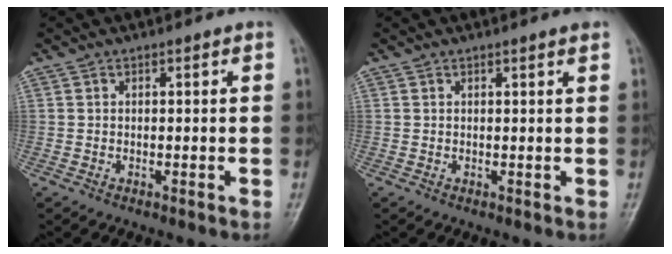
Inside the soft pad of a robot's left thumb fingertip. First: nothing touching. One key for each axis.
{"total": 1.3, "fx": 0.9, "fy": -0.1, "fz": 0.9, "tx": -0.011, "ty": -0.001, "tz": 0.013}